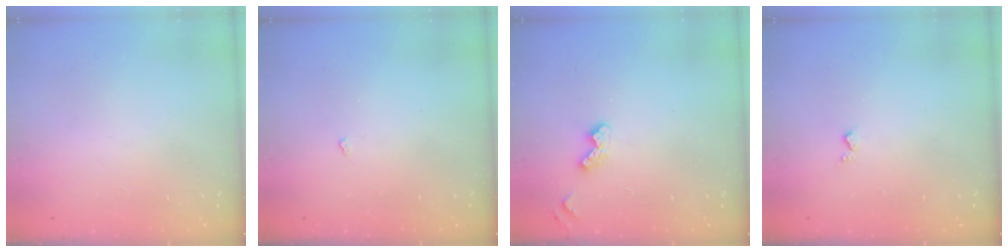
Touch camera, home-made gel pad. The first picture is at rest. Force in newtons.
{"total": 2.4, "press": 2.3, "slide": 0.4}
{"total": 4.4, "press": 4.4, "slide": 0.6}
{"total": 3.0, "press": 2.9, "slide": 0.5}